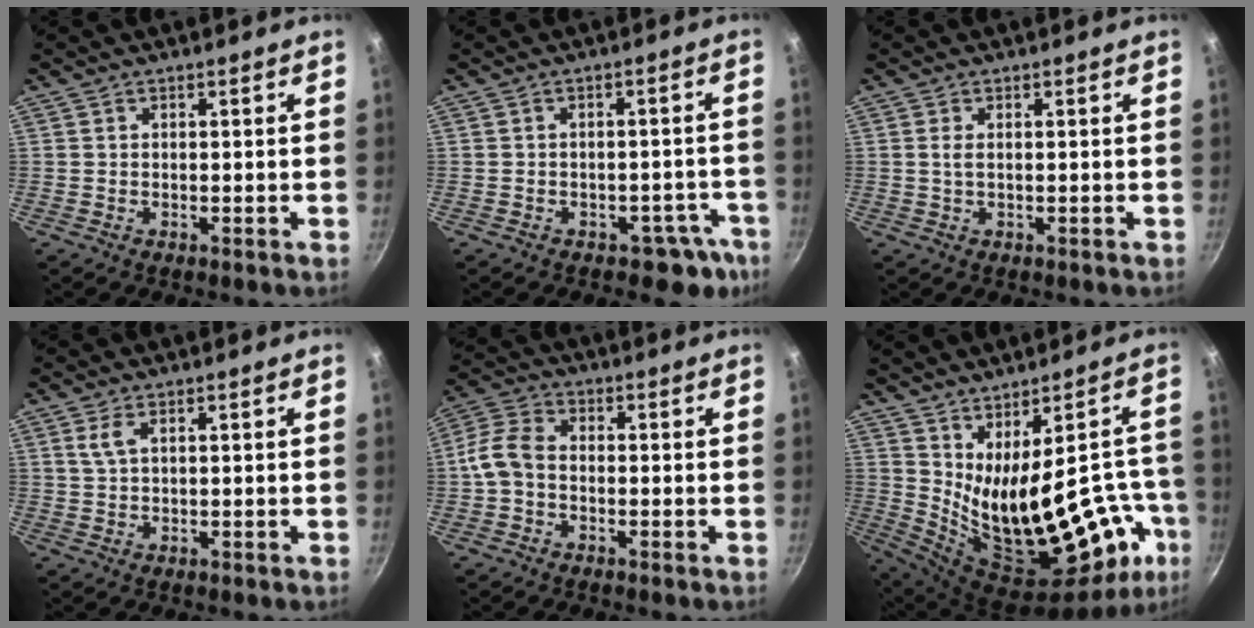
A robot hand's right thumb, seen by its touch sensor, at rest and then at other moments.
{"total": 5.9, "force": [-4.0, 3.5, 2.7], "torque": [-0.012, 0.038, -0.048]}
{"total": 1.4, "force": [0.2, 0.6, 1.2], "torque": [-0.032, 0.001, 0.009]}
{"total": 2.5, "force": [1.0, 1.0, 2.0], "torque": [-0.049, 0.006, 0.029]}
{"total": 7.0, "force": [-1.0, 4.9, 4.9], "torque": [-0.099, 0.023, -0.031]}
{"total": 25.7, "force": [-5.5, 10.3, 22.9], "torque": [-0.319, -0.017, -0.047]}